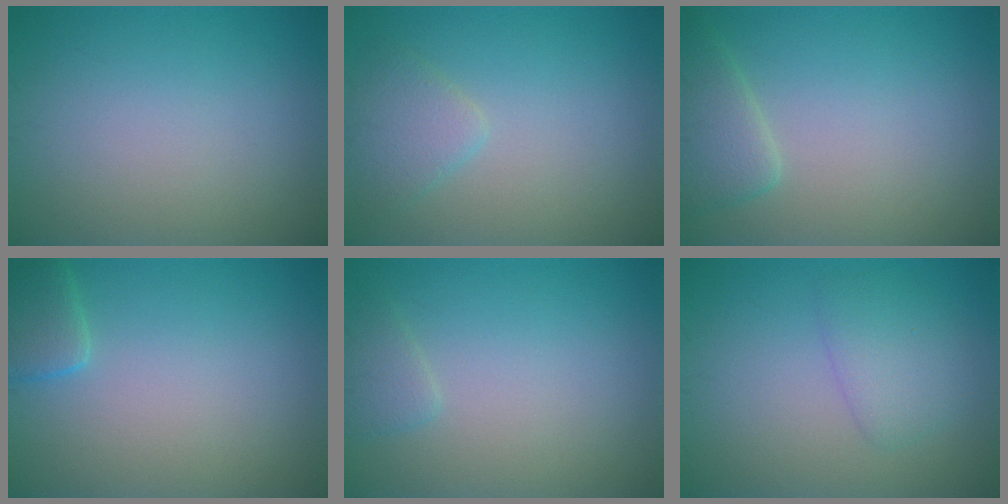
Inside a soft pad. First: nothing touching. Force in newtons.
{"total": 2.3, "press": 2.3, "slide": 0.1}
{"total": 2.9, "press": 2.9, "slide": 0.3}
{"total": 2.4, "press": 2.4, "slide": 0.2}
{"total": 1.3, "press": 1.3, "slide": 0.1}
{"total": 2.6, "press": 2.6, "slide": 0.1}